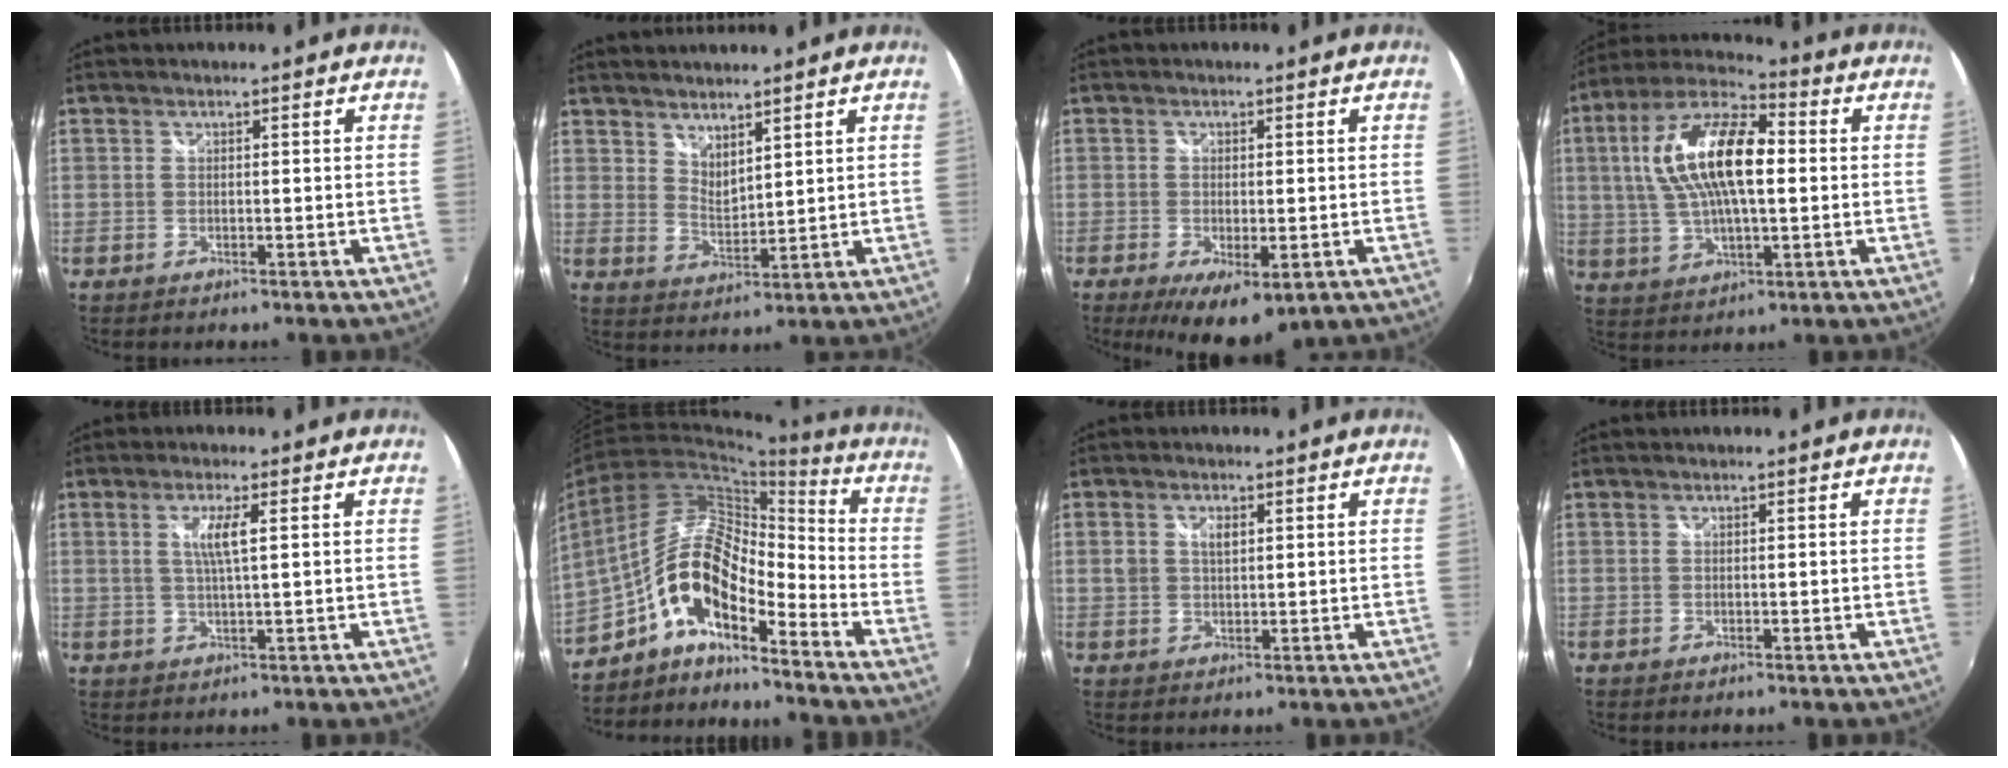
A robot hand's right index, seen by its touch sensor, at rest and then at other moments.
{"total": 4.7, "force": [4.0, 1.5, 2.0], "torque": [-0.027, -0.007, 0.072]}
{"total": 10.2, "force": [-5.4, 4.2, 7.6], "torque": [-0.141, -0.040, -0.075]}
{"total": 17.7, "force": [2.2, 7.3, 16.0], "torque": [-0.310, 0.019, 0.034]}
{"total": 4.0, "force": [1.0, 0.1, 3.8], "torque": [-0.073, -0.004, 0.018]}
{"total": 13.0, "force": [-7.0, 4.8, 9.9], "torque": [-0.192, 0.014, -0.143]}
{"total": 2.7, "force": [0.8, 1.7, 2.0], "torque": [-0.035, 0.002, 0.013]}
{"total": 0.0}